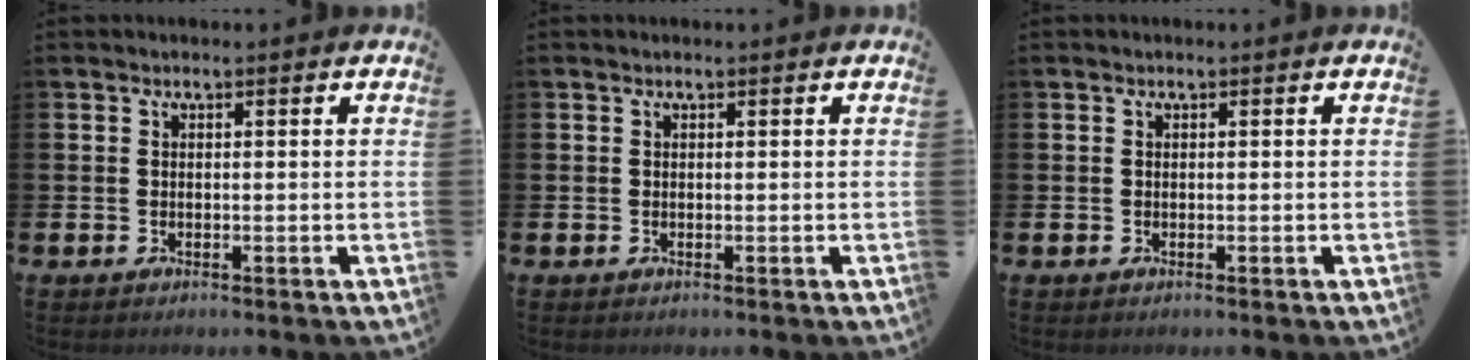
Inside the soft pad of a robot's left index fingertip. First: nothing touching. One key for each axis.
{"total": 0.0}
{"total": 0.0}